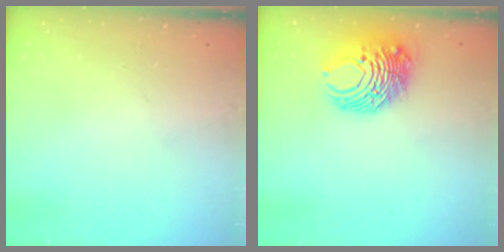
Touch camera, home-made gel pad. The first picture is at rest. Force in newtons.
{"total": 10.4, "press": 10.4, "slide": 0.6}